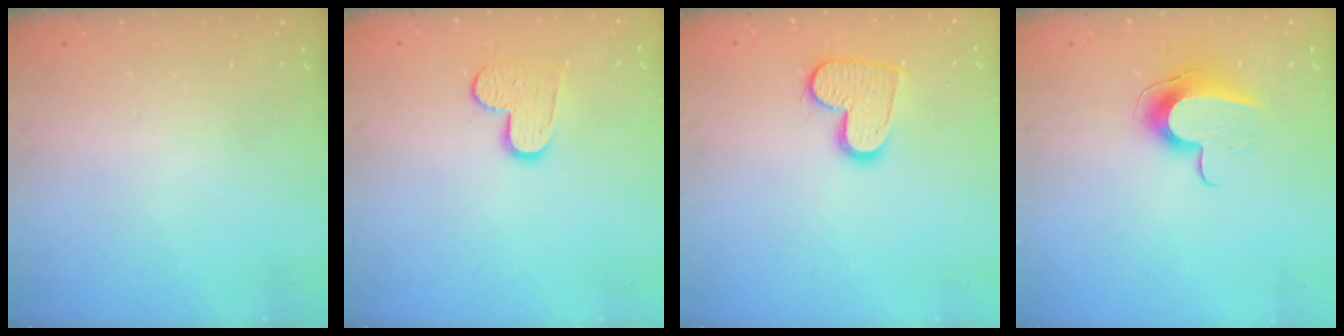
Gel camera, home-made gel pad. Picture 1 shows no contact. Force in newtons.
{"total": 9.2, "press": 9.2, "slide": 0.6}
{"total": 12.0, "press": 11.9, "slide": 0.8}
{"total": 9.9, "press": 9.9, "slide": 0.4}